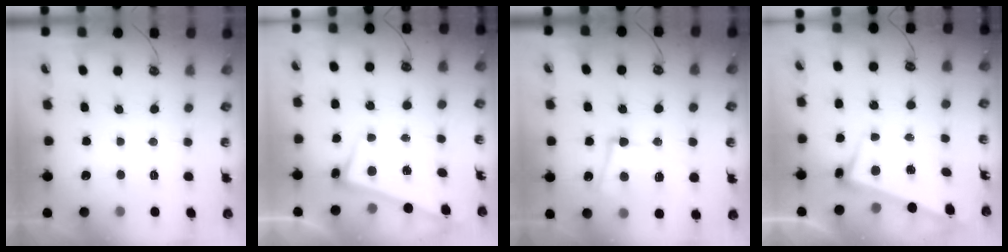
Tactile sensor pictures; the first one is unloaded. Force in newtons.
{"total": 2.5, "press": 2.5, "slide": 0.7}
{"total": 8.1, "press": 7.8, "slide": 2.0}
{"total": 2.2, "press": 2.0, "slide": 1.0}